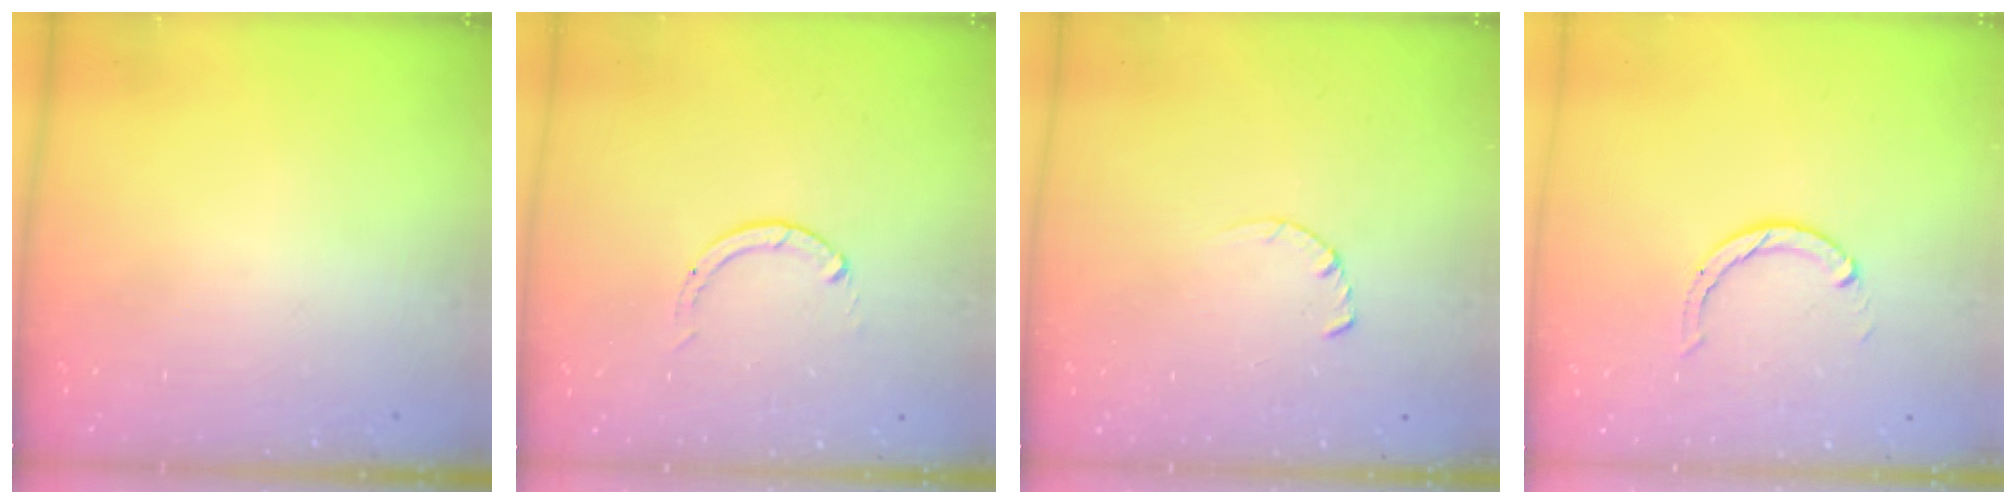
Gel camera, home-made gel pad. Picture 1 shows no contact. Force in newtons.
{"total": 0.0}
{"total": 2.8, "press": 2.8, "slide": 0.4}
{"total": 2.0, "press": 2.0, "slide": 0.3}